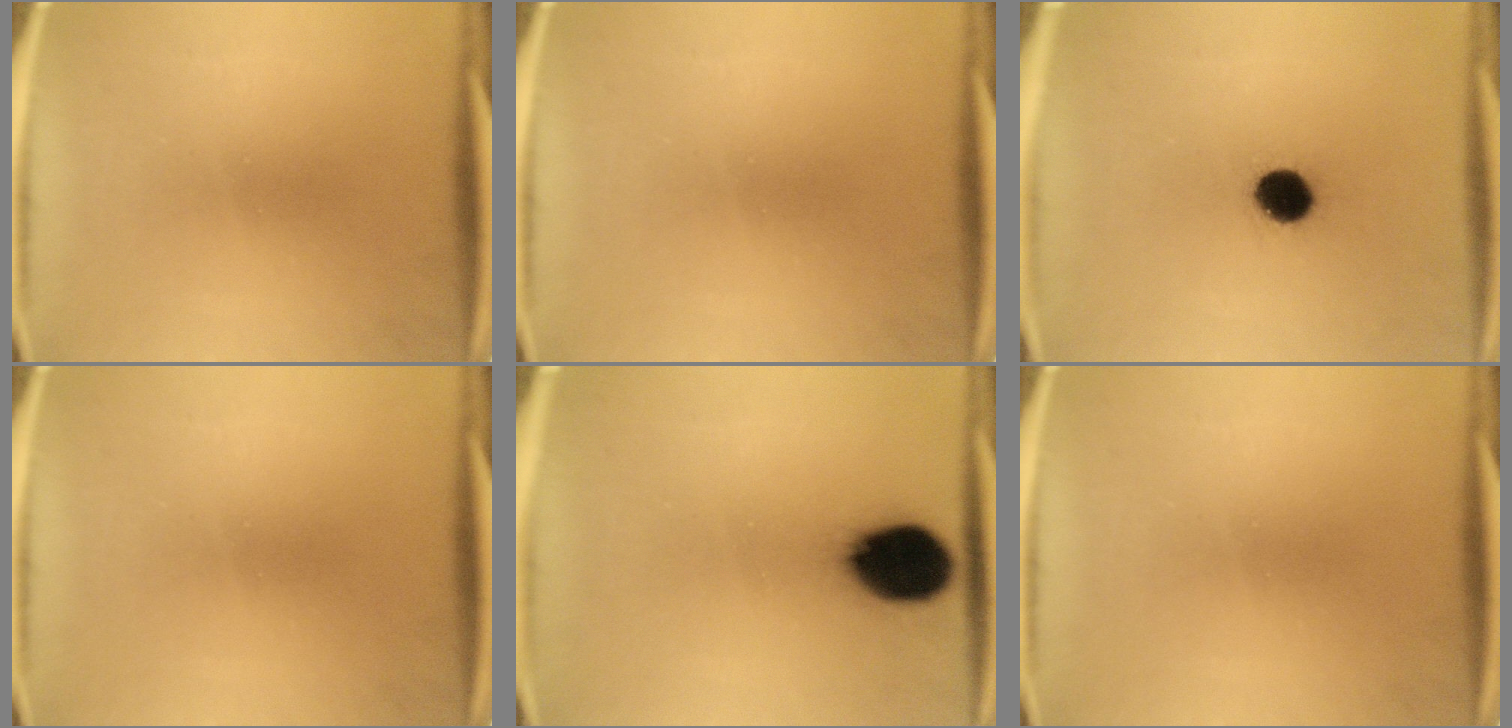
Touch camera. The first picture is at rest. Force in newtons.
{"total": 0.0}
{"total": 9.2}
{"total": 0.0}
{"total": 15.2}
{"total": 0.0}